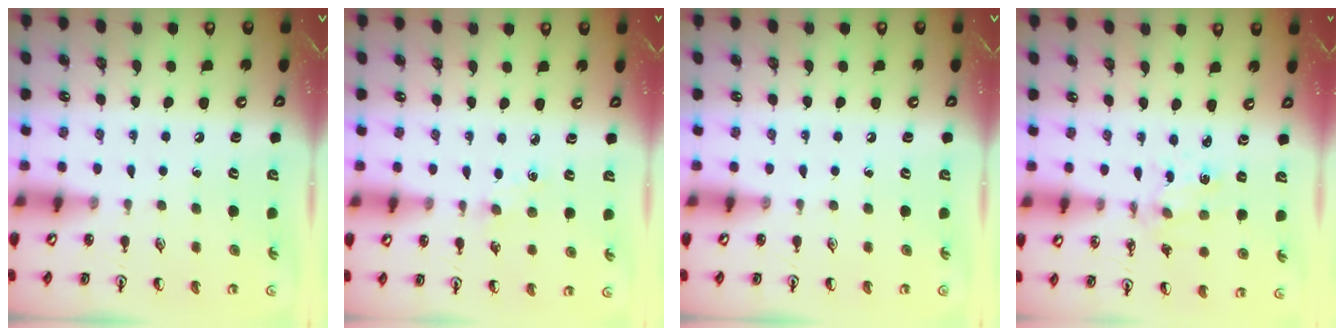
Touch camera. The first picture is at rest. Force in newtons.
{"total": 2.7, "press": 2.7, "slide": 0.4}
{"total": 0.0}
{"total": 1.8, "press": 1.8, "slide": 0.3}